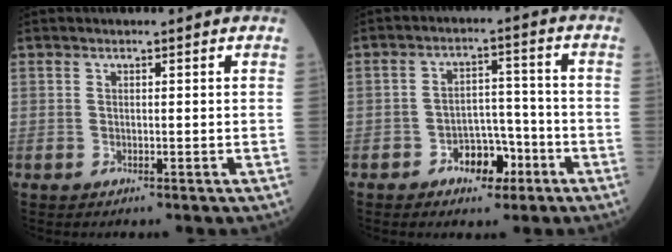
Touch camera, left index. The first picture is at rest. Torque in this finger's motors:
{"motor_torque": [0.02, 0.15, 0.08, 0.02]}